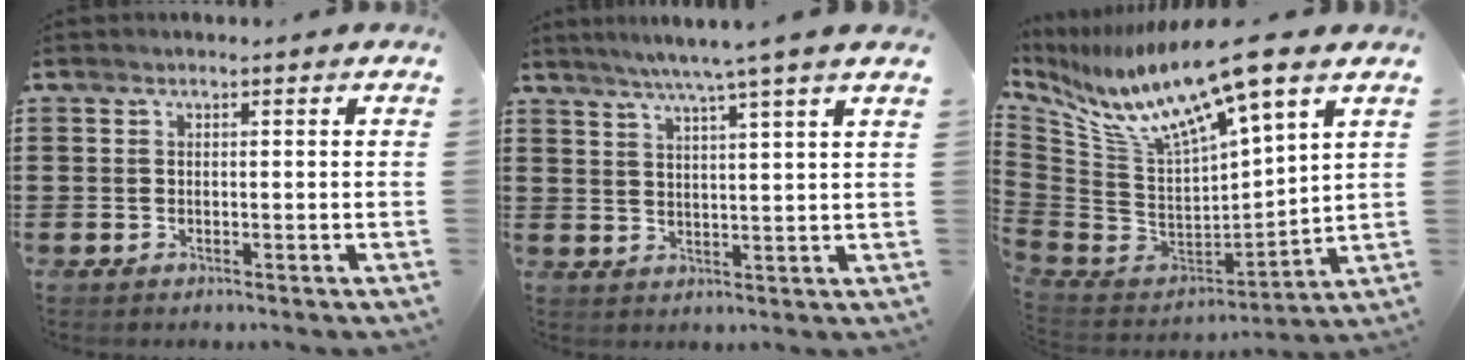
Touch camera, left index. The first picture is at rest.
{"total": 5.5, "force": [4.5, -1.3, 3.0], "torque": [-0.070, -0.016, 0.075]}
{"total": 12.3, "force": [8.2, 1.8, 9.0], "torque": [-0.211, -0.059, 0.130]}